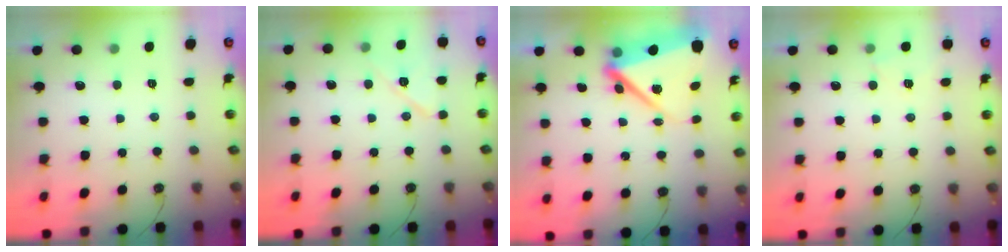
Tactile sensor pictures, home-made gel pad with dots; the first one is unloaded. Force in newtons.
{"total": 9.2, "press": 9.2, "slide": 0.9}
{"total": 10.8, "press": 10.7, "slide": 1.4}
{"total": 3.7, "press": 3.4, "slide": 1.5}